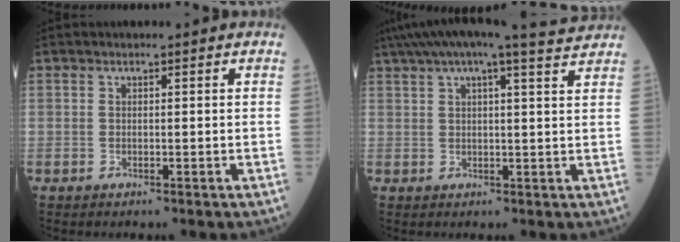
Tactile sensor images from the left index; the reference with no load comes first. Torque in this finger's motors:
{"motor_torque": [0.93, -1.22, 0.55, 0.13]}